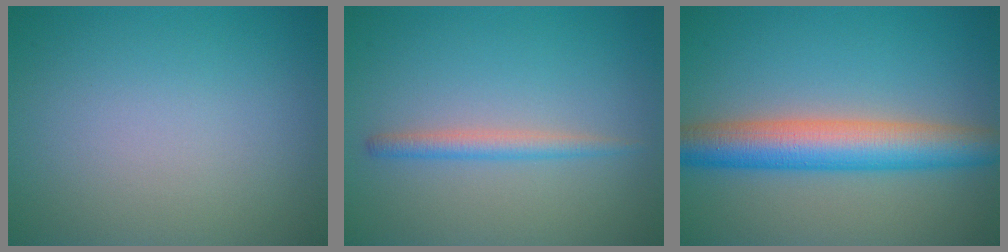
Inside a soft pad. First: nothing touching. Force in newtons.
{"total": 1.8, "press": 1.8, "slide": 0.1}
{"total": 6.8, "press": 6.8, "slide": 0.2}